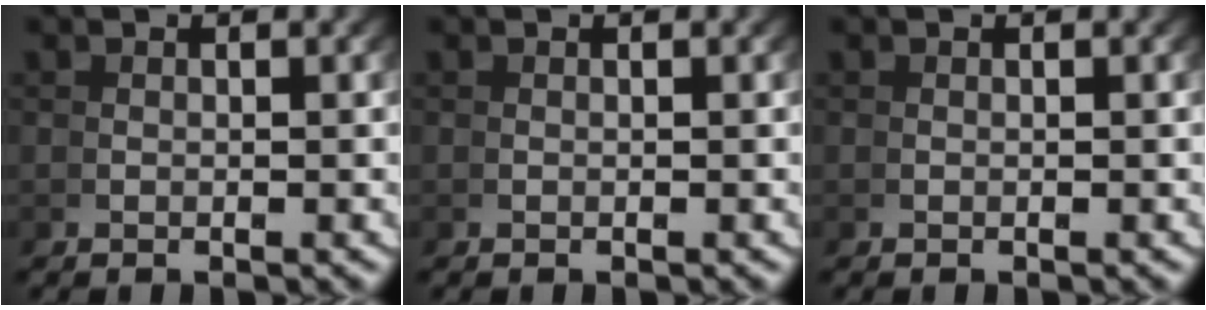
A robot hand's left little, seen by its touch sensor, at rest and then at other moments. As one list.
[{"total": 0.0}, {"total": 0.0}]